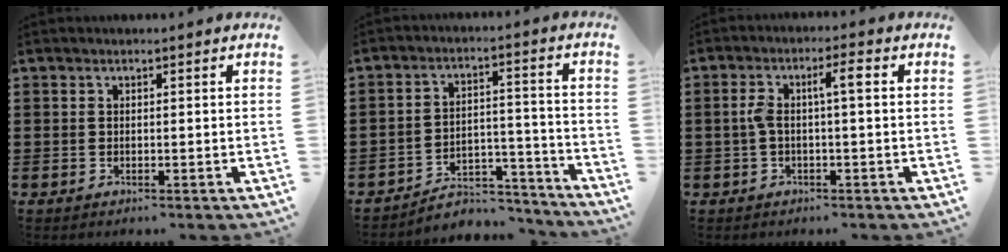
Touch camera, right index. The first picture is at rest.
{"total": 5.5, "force": [-5.0, 1.8, 1.3], "torque": [-0.023, 0.015, -0.099]}
{"total": 4.1, "force": [0.0, 0.8, 4.1], "torque": [-0.084, 0.005, -0.007]}